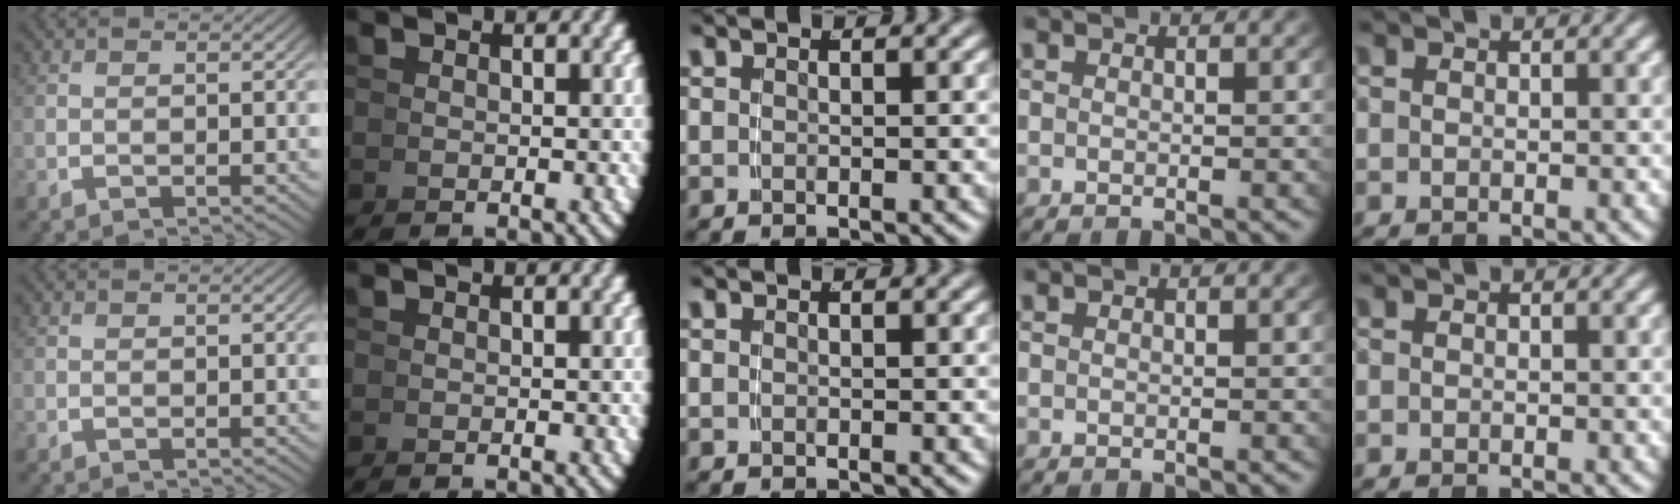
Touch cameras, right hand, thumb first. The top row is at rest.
{}